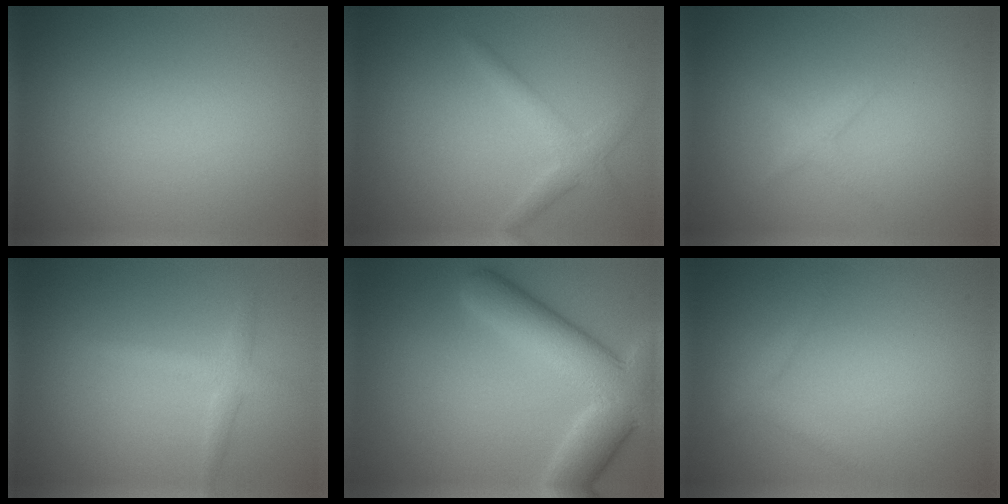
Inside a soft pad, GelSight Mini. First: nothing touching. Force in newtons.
{"total": 2.2, "press": 2.2, "slide": 0.1}
{"total": 1.1, "press": 1.1, "slide": 0.1}
{"total": 1.8, "press": 1.8, "slide": 0.1}
{"total": 8.7, "press": 8.7, "slide": 0.6}
{"total": 1.4, "press": 1.4, "slide": 0.1}